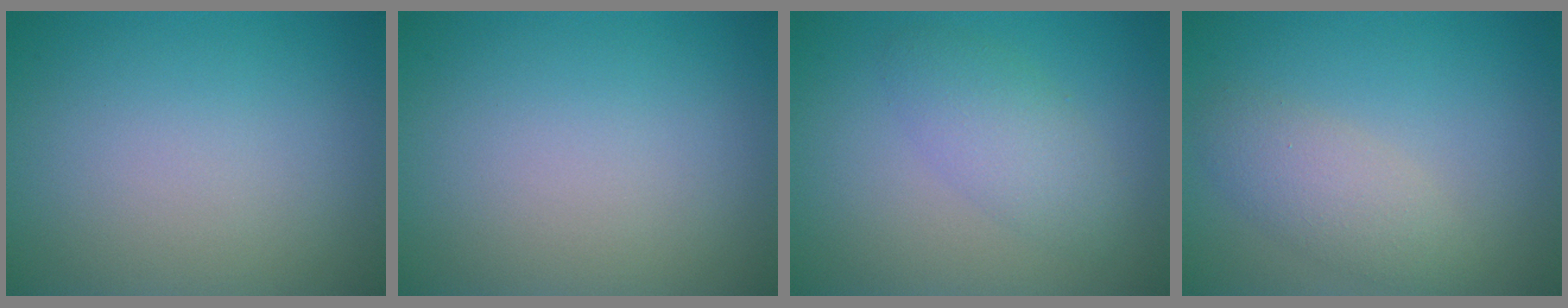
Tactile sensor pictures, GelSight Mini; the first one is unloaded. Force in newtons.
{"total": 0.0}
{"total": 2.9, "press": 2.9, "slide": 0.1}
{"total": 2.9, "press": 2.9, "slide": 0.3}